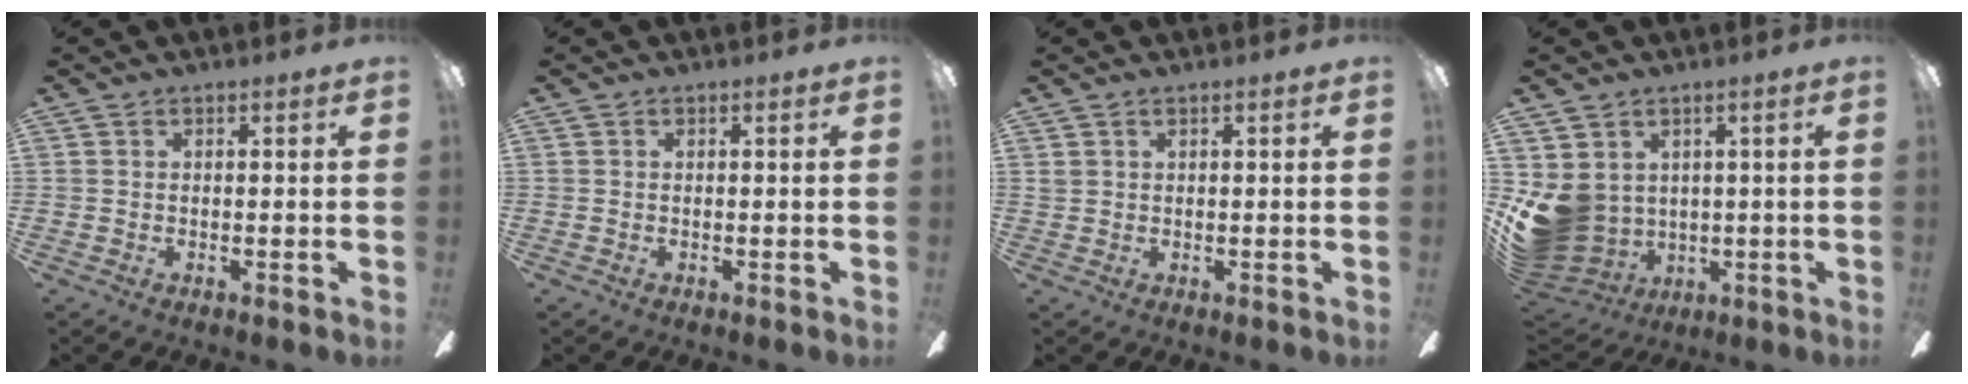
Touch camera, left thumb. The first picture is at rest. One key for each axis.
{"total": 0.0}
{"total": 0.9, "fx": 0.4, "fy": 0.7, "fz": 0.4, "tx": -0.011, "ty": 0.004, "tz": 0.008}
{"total": 9.6, "fx": 0.9, "fy": 8.7, "fz": 3.9, "tx": -0.107, "ty": -0.017, "tz": 0.024}